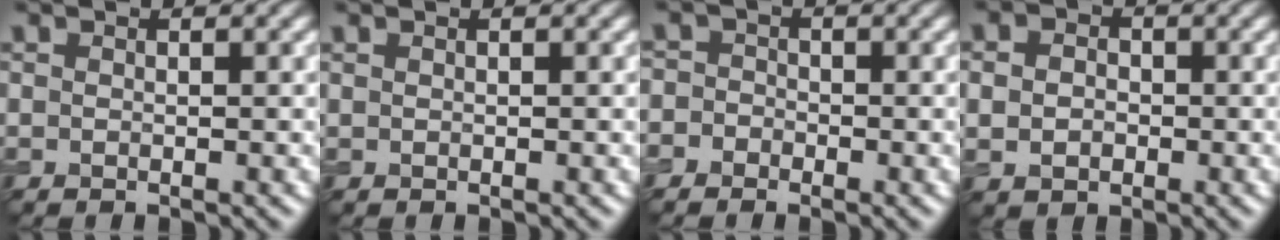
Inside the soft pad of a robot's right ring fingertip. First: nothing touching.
{"total": 0.0}
{"total": 2.4, "force": [-1.2, 2.1, 0.4], "torque": [0.013, 0.015, -0.040]}
{"total": 2.9, "force": [-0.1, 2.4, 1.6], "torque": [-0.025, 0.000, -0.011]}